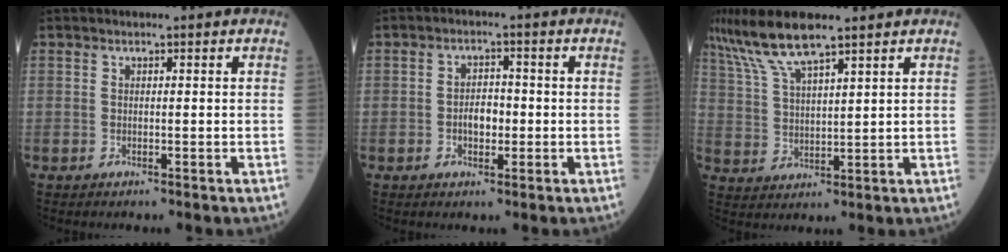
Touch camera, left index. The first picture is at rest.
{"total": 3.3, "force": [-0.7, 1.9, 2.6], "torque": [-0.047, 0.006, -0.013]}
{"total": 9.2, "force": [7.2, 0.6, 5.7], "torque": [-0.126, 0.015, 0.142]}